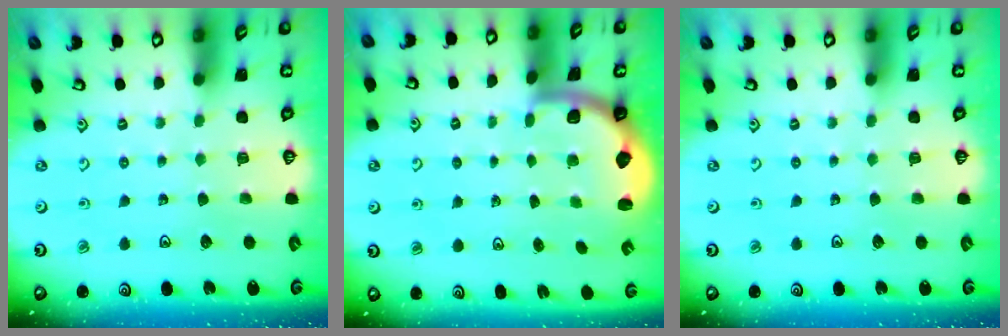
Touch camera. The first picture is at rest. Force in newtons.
{"total": 1.9, "press": 1.8, "slide": 0.5}
{"total": 0.0}